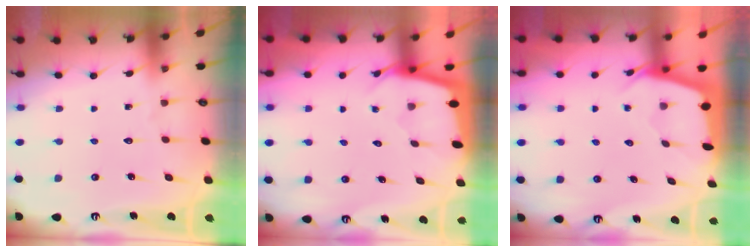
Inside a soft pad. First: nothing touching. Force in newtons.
{"total": 1.9, "press": 1.9, "slide": 0.1}
{"total": 2.0, "press": 2.0, "slide": 0.3}